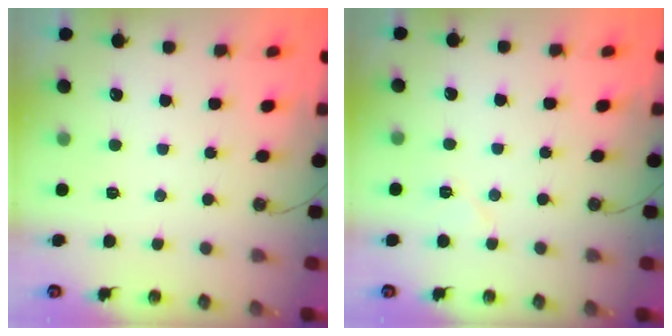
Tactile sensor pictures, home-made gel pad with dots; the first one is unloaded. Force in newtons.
{"total": 5.7, "press": 5.6, "slide": 1.3}